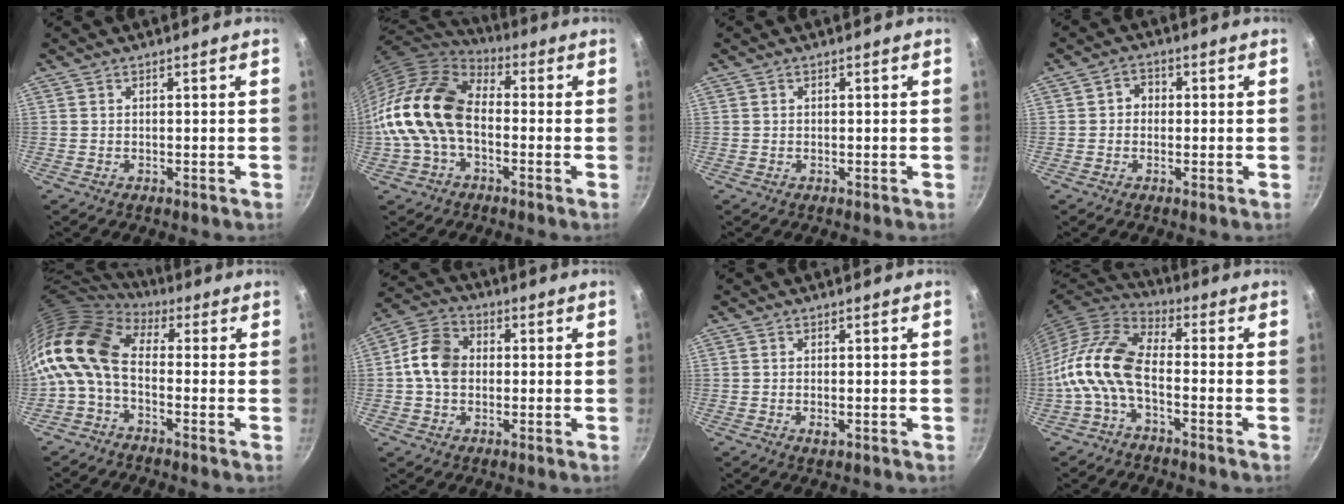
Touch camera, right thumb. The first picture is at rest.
{"total": 15.8, "force": [-2.1, 10.4, 11.7], "torque": [-0.204, 0.039, -0.057]}
{"total": 0.0}
{"total": 2.9, "force": [0.0, 2.6, 1.2], "torque": [-0.001, 0.008, -0.005]}
{"total": 12.5, "force": [-0.2, 7.7, 9.9], "torque": [-0.189, 0.021, -0.025]}
{"total": 9.8, "force": [0.1, 7.6, 6.2], "torque": [-0.092, 0.020, -0.015]}
{"total": 1.5, "force": [-0.4, 0.6, 1.4], "torque": [-0.028, -0.002, -0.008]}
{"total": 11.8, "force": [-3.5, 6.0, 9.5], "torque": [-0.192, 0.042, -0.087]}